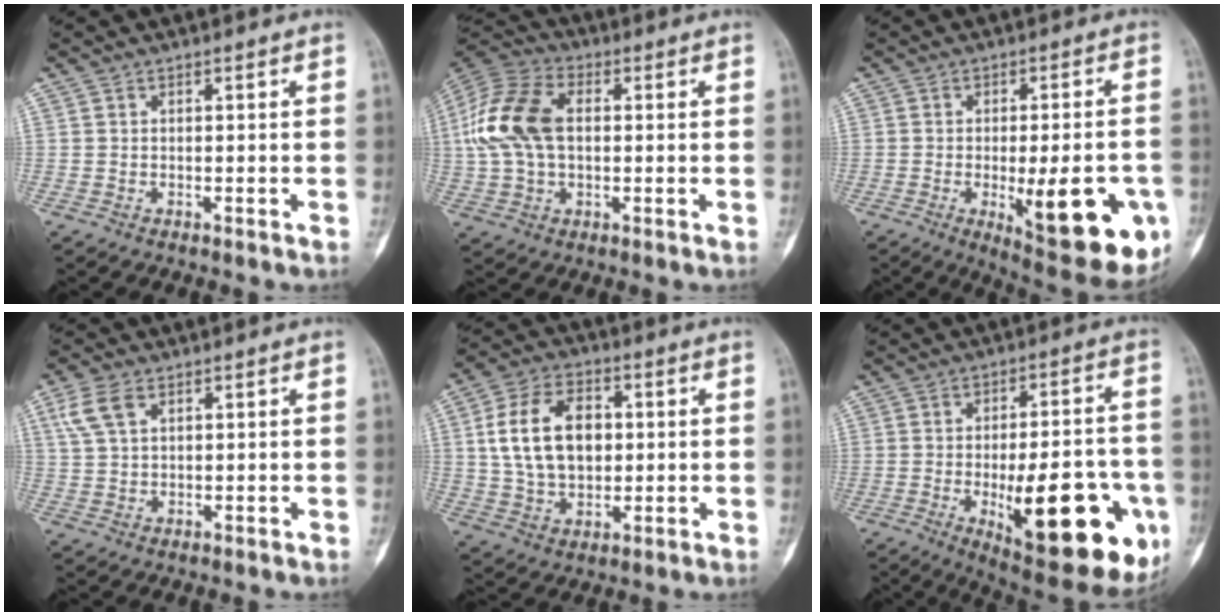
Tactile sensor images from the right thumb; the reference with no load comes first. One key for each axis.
{"total": 15.8, "fx": 1.6, "fy": 10.0, "fz": 12.1, "tx": -0.253, "ty": 0.024, "tz": 0.026}
{"total": 19.4, "fx": -5.7, "fy": 6.4, "fz": 17.4, "tx": -0.182, "ty": -0.003, "tz": -0.055}
{"total": 5.4, "fx": 2.6, "fy": 3.0, "fz": 3.6, "tx": -0.077, "ty": 0.003, "tz": 0.057}
{"total": 14.6, "fx": 2.2, "fy": 9.7, "fz": 10.7, "tx": -0.163, "ty": 0.004, "tz": 0.037}
{"total": 25.2, "fx": -7.5, "fy": 9.2, "fz": 22.2, "tx": -0.249, "ty": 0.003, "tz": -0.082}